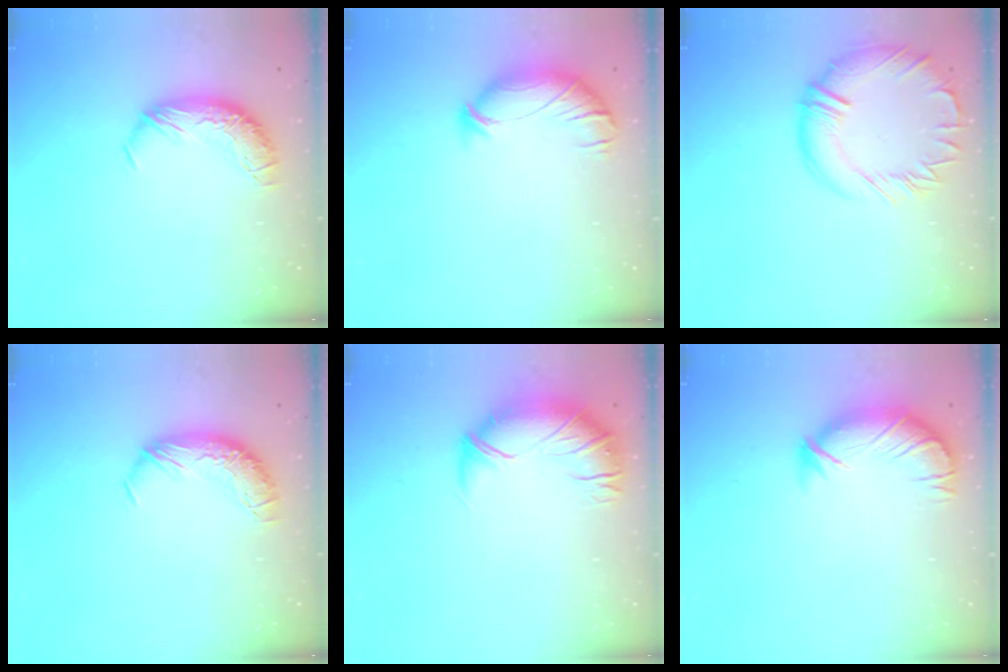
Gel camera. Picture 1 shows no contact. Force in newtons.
{"total": 4.4, "press": 4.2, "slide": 1.2}
{"total": 7.1, "press": 6.7, "slide": 2.1}
{"total": 0.0}
{"total": 3.1, "press": 2.1, "slide": 2.3}
{"total": 3.8, "press": 3.2, "slide": 2.0}